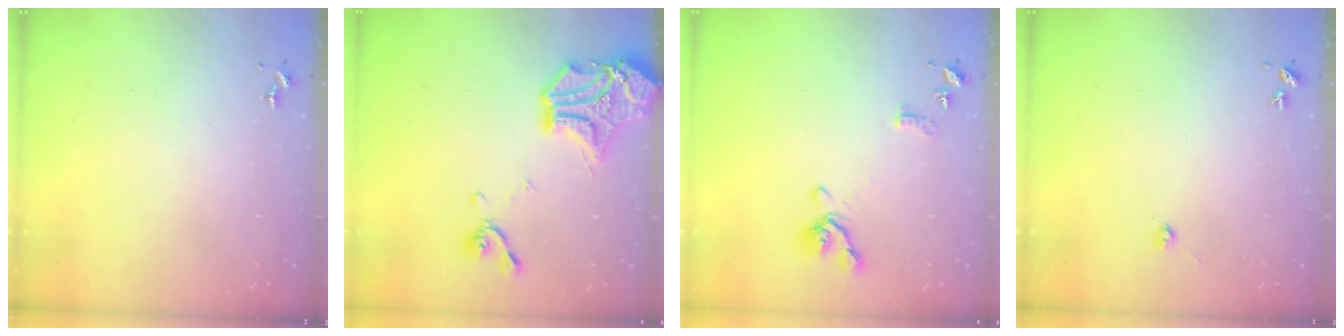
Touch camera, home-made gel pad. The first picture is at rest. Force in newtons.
{"total": 17.6, "press": 17.6, "slide": 1.5}
{"total": 11.3, "press": 11.2, "slide": 1.3}
{"total": 2.2, "press": 2.2, "slide": 0.3}